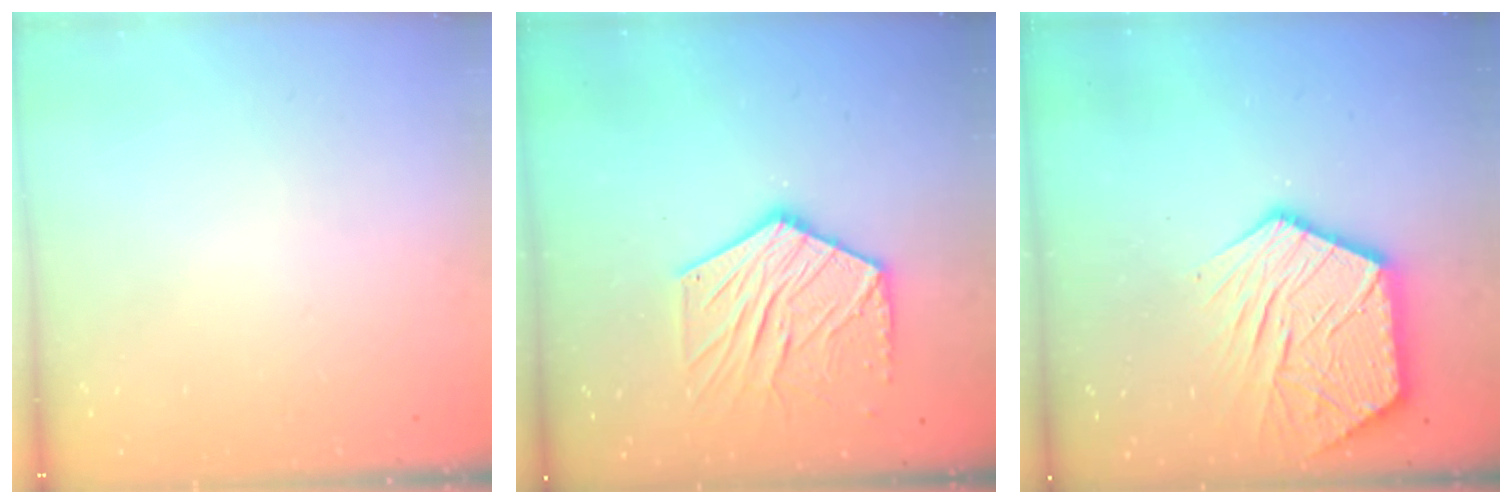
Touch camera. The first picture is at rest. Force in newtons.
{"total": 15.5, "press": 15.5, "slide": 1.2}
{"total": 15.9, "press": 15.8, "slide": 1.4}